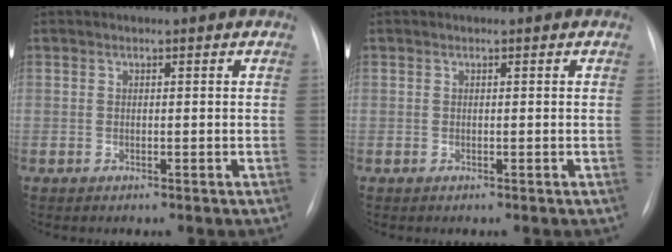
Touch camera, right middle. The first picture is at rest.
{"total": 0.0}